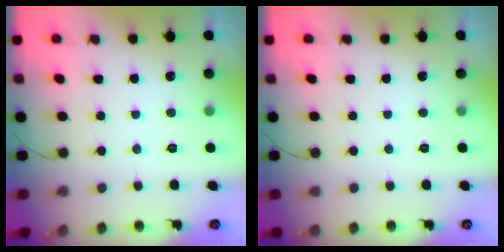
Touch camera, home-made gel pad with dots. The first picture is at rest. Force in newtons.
{"total": 0.0}